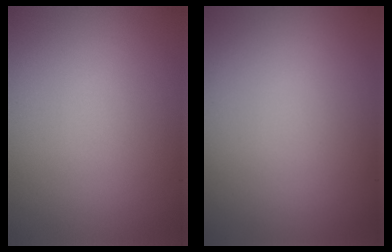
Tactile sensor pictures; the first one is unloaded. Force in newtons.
{"total": 0.0}